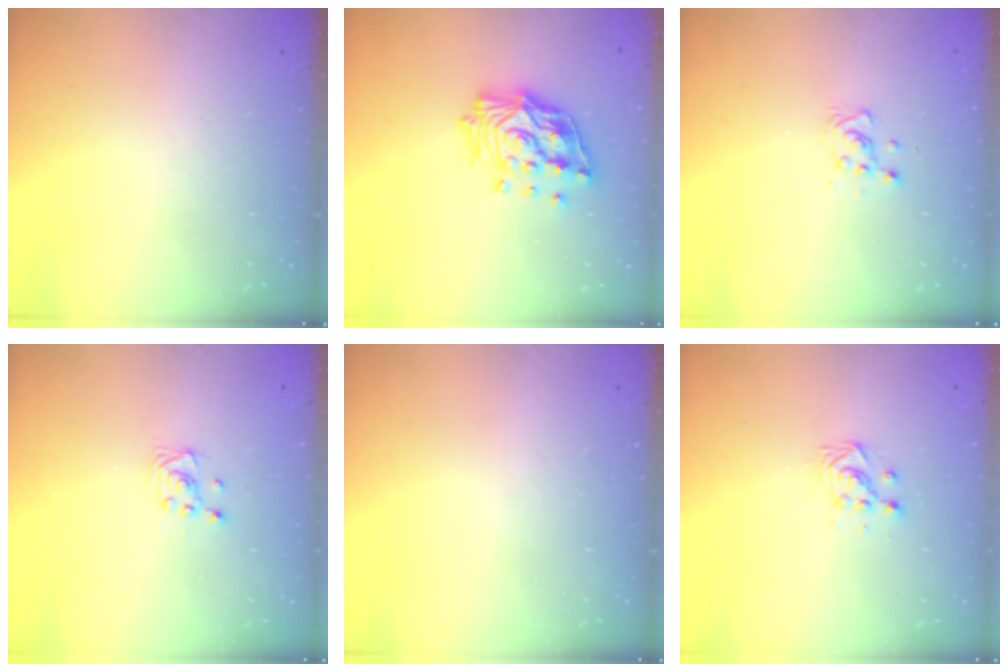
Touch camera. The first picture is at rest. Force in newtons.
{"total": 17.0, "press": 16.9, "slide": 2.0}
{"total": 4.7, "press": 4.6, "slide": 1.1}
{"total": 2.6, "press": 2.6, "slide": 0.3}
{"total": 0.0}
{"total": 3.5, "press": 3.5, "slide": 0.4}